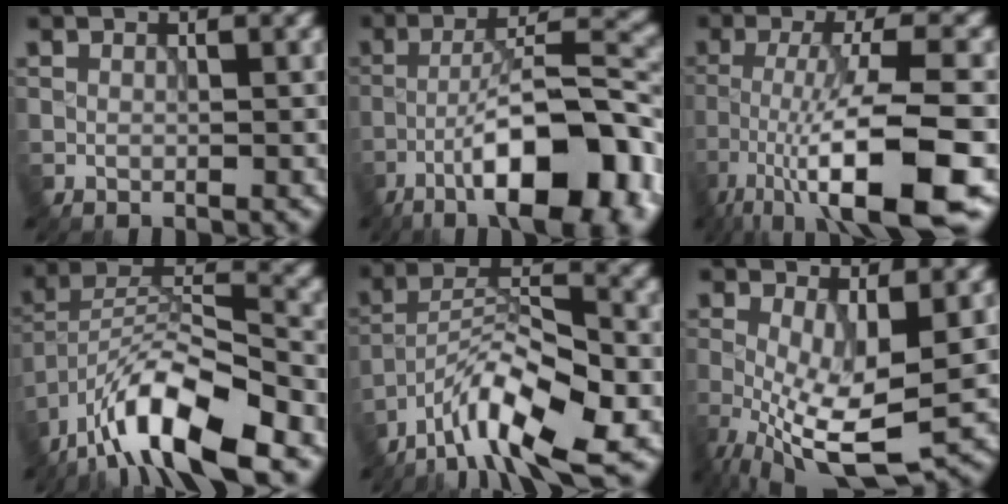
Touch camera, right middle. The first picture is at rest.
{"total": 12.8, "force": [-6.7, 3.5, 10.4], "torque": [-0.159, 0.017, -0.107]}
{"total": 10.1, "force": [-5.3, 1.9, 8.4], "torque": [-0.136, 0.005, -0.092]}
{"total": 12.4, "force": [-8.2, 3.9, 8.4], "torque": [-0.149, 0.008, -0.162]}
{"total": 9.8, "force": [-6.6, 2.6, 6.8], "torque": [-0.109, 0.013, -0.130]}
{"total": 7.7, "force": [-1.7, 2.4, 7.1], "torque": [-0.152, -0.022, -0.026]}